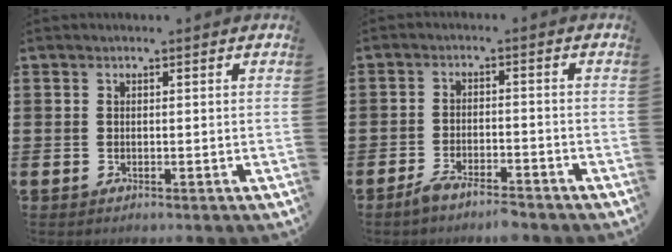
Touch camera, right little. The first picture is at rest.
{"total": 3.3, "force": [-2.9, 0.6, 1.5], "torque": [-0.033, 0.006, -0.058]}